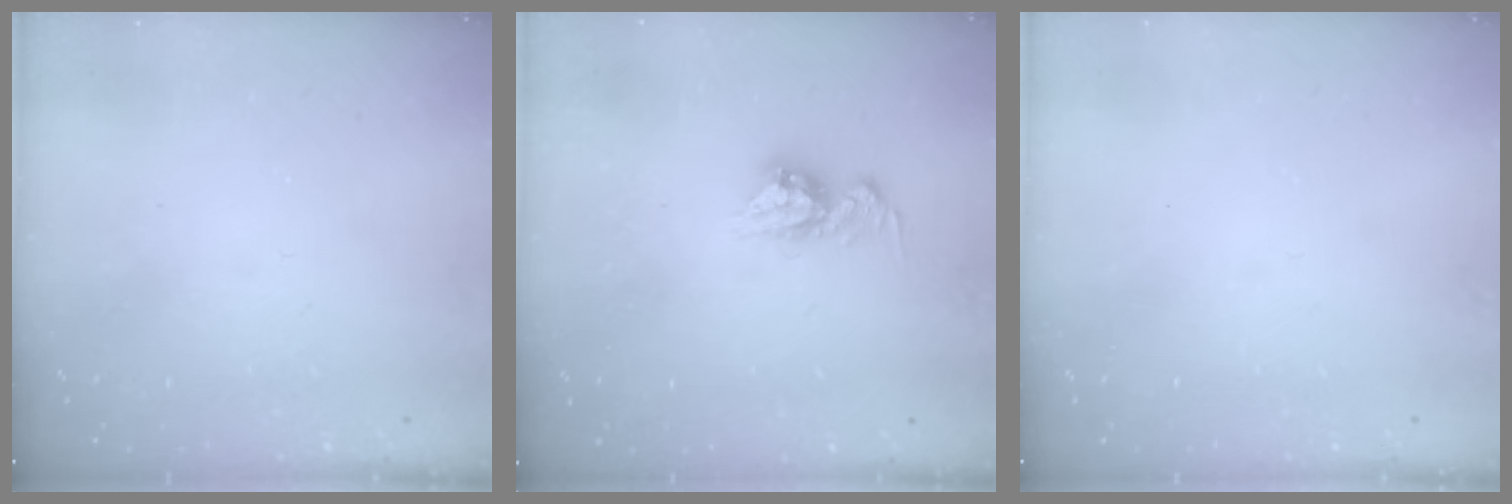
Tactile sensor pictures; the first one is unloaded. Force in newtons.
{"total": 9.4, "press": 9.4, "slide": 0.9}
{"total": 0.0}